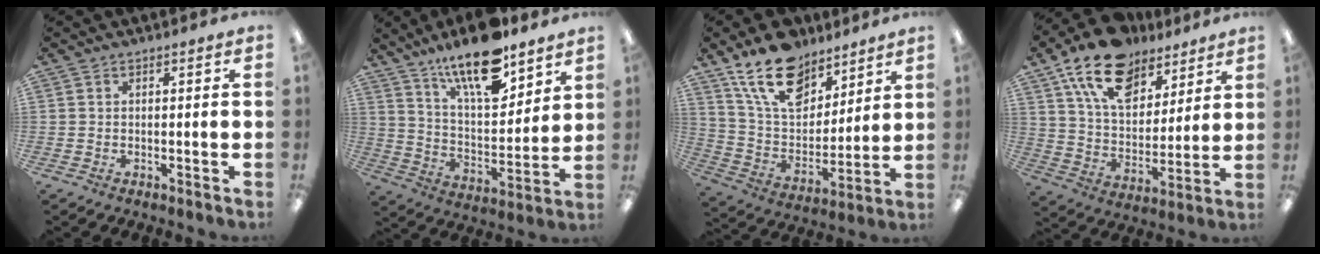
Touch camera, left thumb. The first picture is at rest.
{"total": 17.3, "force": [12.7, 5.8, 10.3], "torque": [-0.172, -0.077, 0.214]}
{"total": 18.5, "force": [12.9, 9.9, 8.7], "torque": [-0.166, -0.062, 0.238]}
{"total": 18.3, "force": [11.8, 10.4, 9.4], "torque": [-0.163, -0.056, 0.214]}